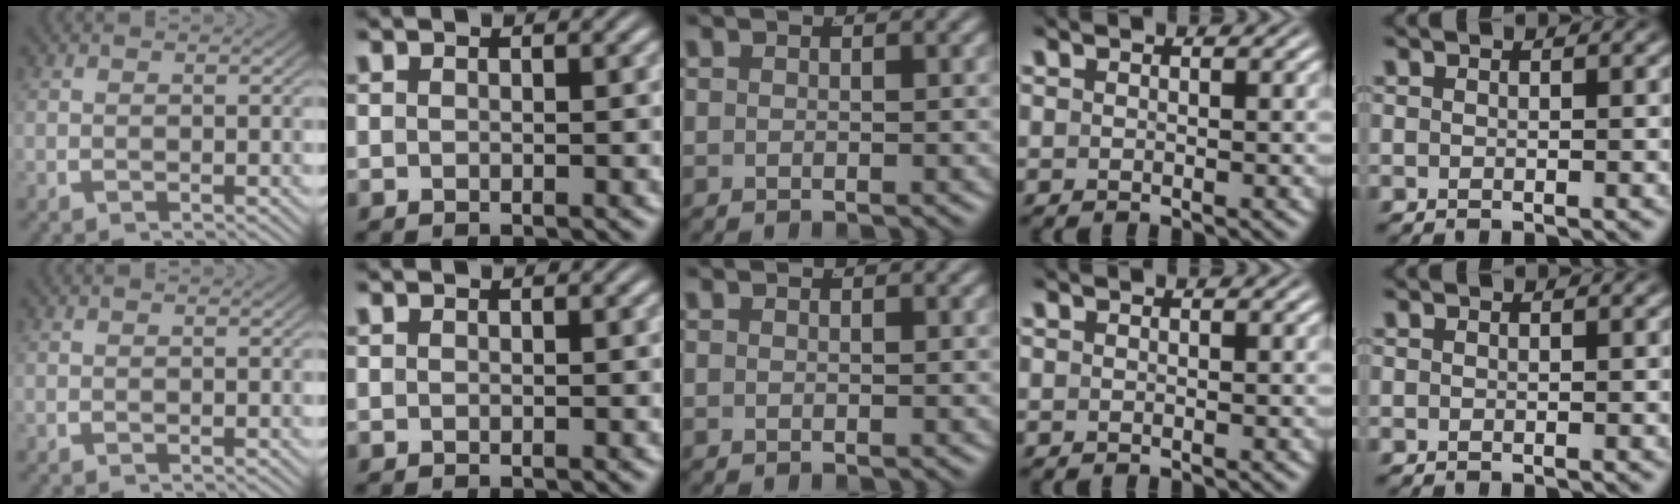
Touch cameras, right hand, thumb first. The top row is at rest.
{}